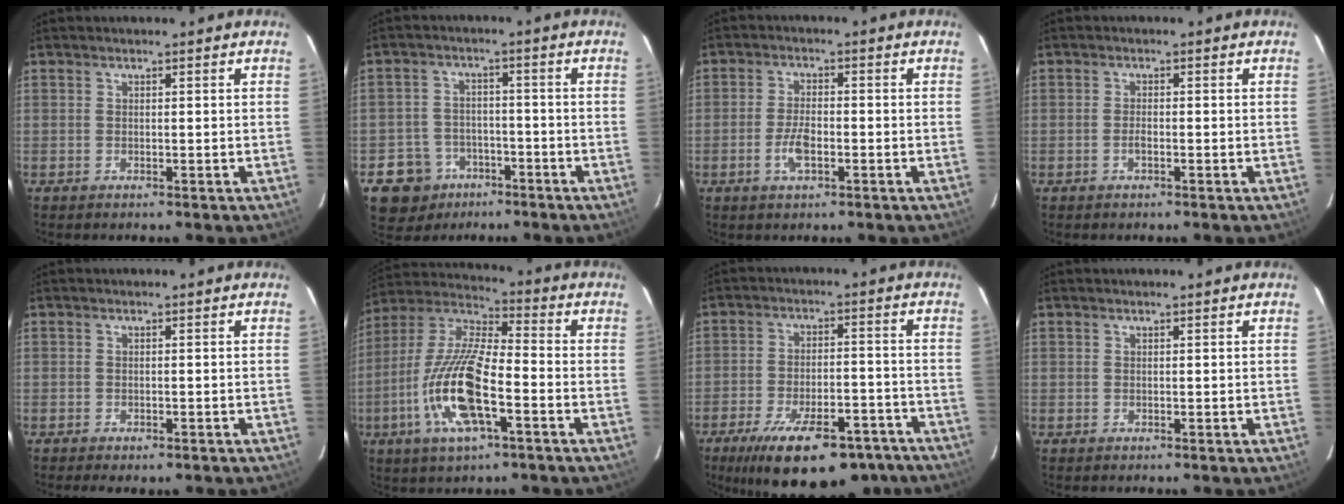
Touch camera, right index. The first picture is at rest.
{"total": 8.6, "force": [-4.9, 7.0, 1.0], "torque": [-0.042, 0.029, -0.072]}
{"total": 4.9, "force": [-1.9, 2.1, 4.0], "torque": [-0.083, 0.000, -0.035]}
{"total": 1.6, "force": [-0.7, 0.7, 1.2], "torque": [-0.025, 0.002, -0.014]}
{"total": 2.6, "force": [-2.0, 1.0, 1.3], "torque": [-0.029, -0.011, -0.028]}
{"total": 17.2, "force": [-6.3, 5.2, 15.1], "torque": [-0.314, -0.012, -0.129]}
{"total": 21.6, "force": [-15.8, 8.1, 12.3], "torque": [-0.213, -0.020, -0.215]}
{"total": 0.0}